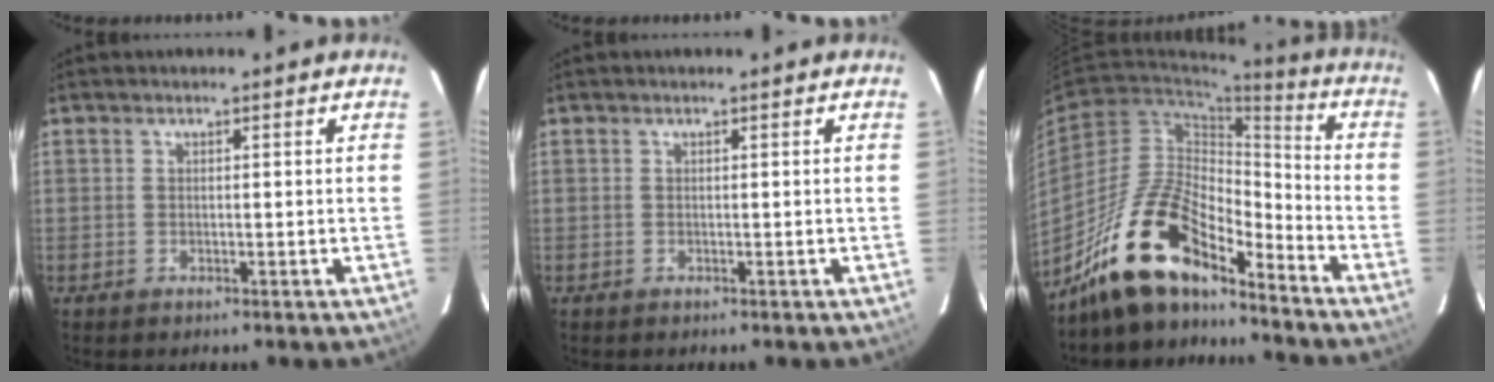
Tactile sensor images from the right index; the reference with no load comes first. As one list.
[{"total": 0.0}, {"total": 16.9, "force": [-13.4, 5.5, 8.7], "torque": [-0.164, 0.014, -0.252]}]